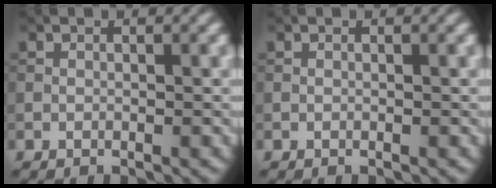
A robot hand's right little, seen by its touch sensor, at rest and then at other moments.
{"total": 0.0}